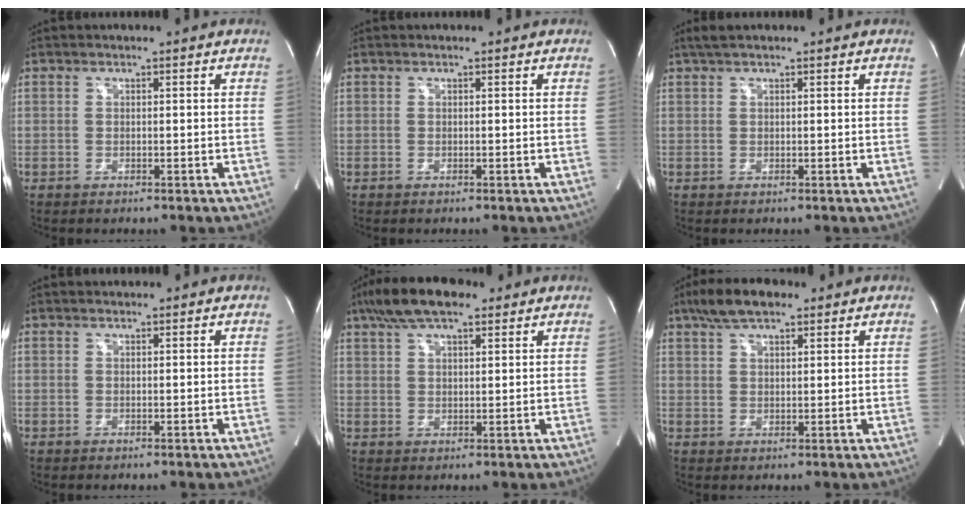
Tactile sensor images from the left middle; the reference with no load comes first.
{"total": 0.0}
{"total": 2.3, "force": [1.8, 0.4, 1.4], "torque": [-0.029, 0.022, 0.033]}
{"total": 0.6, "force": [0.6, 0.2, 0.0], "torque": [-0.009, 0.013, 0.012]}
{"total": 9.4, "force": [6.6, 3.0, 6.1], "torque": [-0.116, 0.026, 0.113]}
{"total": 6.8, "force": [4.8, 2.4, 4.2], "torque": [-0.085, 0.022, 0.085]}